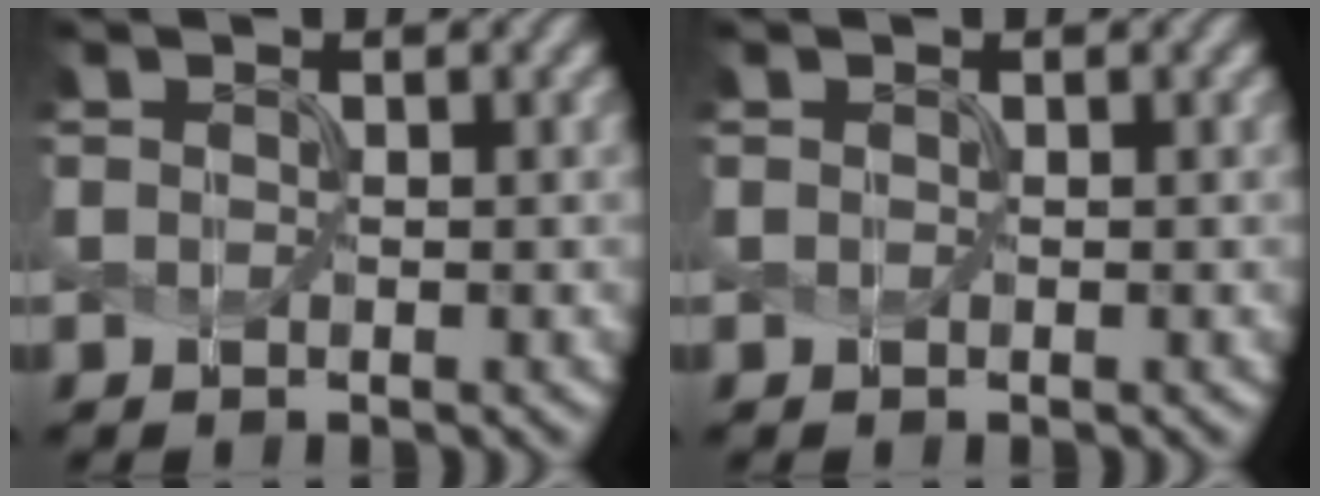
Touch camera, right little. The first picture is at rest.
{"total": 0.0}